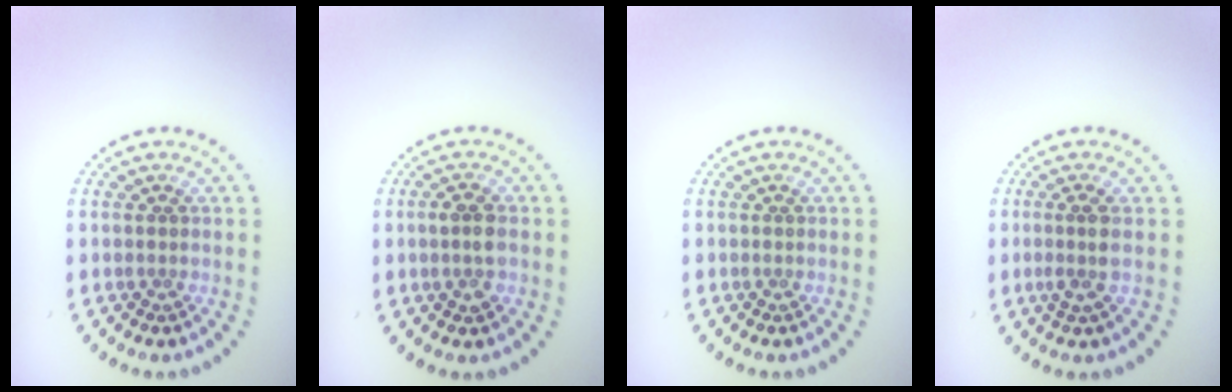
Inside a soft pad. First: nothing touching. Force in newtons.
{"total": 2.2, "press": 2.1, "slide": 0.2}
{"total": 0.0}
{"total": 1.8, "press": 1.4, "slide": 1.1}